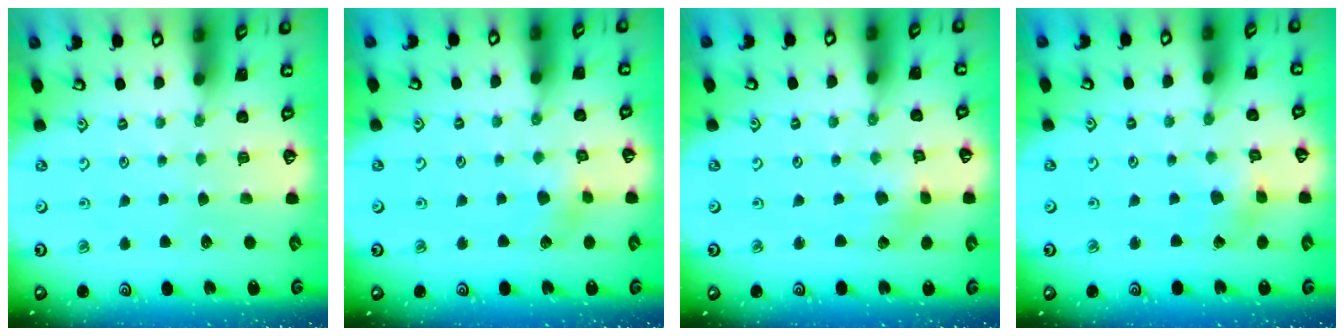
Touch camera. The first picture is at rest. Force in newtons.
{"total": 4.8, "press": 4.7, "slide": 0.4}
{"total": 2.5, "press": 2.4, "slide": 0.4}
{"total": 2.7, "press": 2.7, "slide": 0.2}